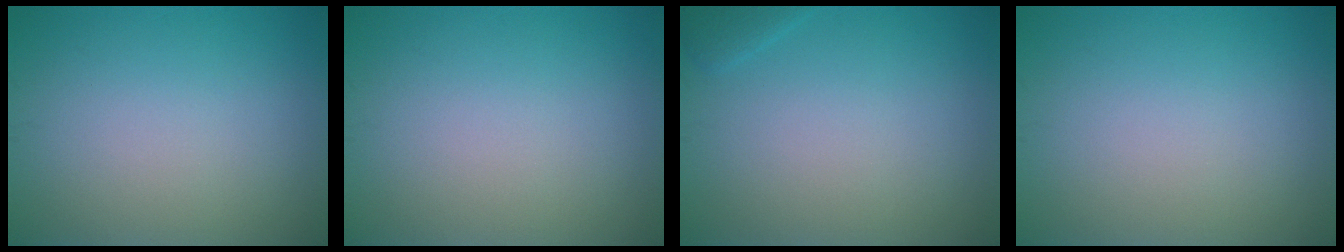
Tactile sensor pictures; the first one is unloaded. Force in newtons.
{"total": 0.0}
{"total": 0.9, "press": 0.9, "slide": 0.1}
{"total": 0.0}